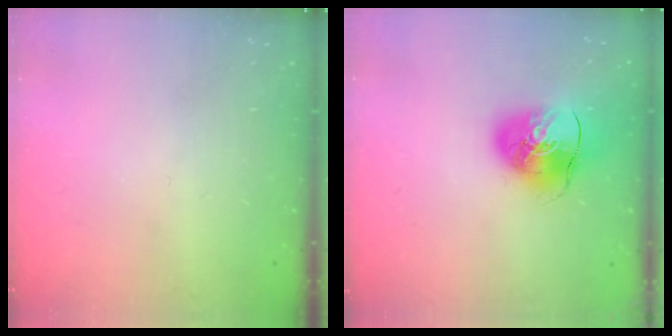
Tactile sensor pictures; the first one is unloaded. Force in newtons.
{"total": 10.8, "press": 10.6, "slide": 1.6}